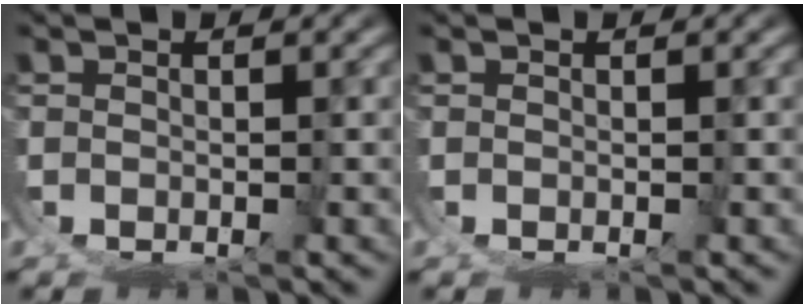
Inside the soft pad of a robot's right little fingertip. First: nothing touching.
{"total": 0.0}